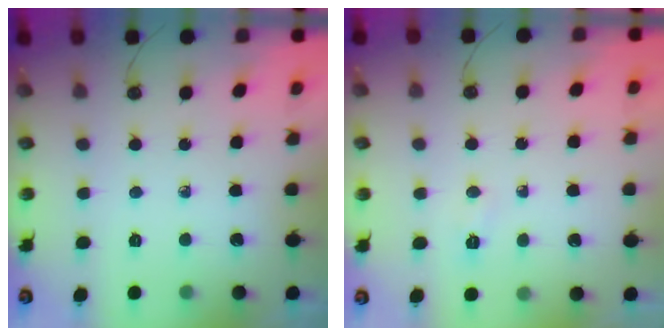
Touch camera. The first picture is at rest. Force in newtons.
{"total": 3.9, "press": 3.9, "slide": 0.5}